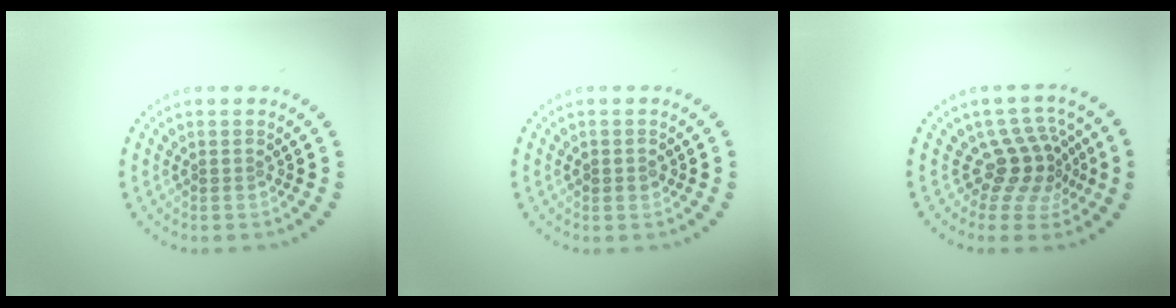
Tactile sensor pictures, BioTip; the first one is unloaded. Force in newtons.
{"total": 0.9, "press": 0.9, "slide": 0.1}
{"total": 3.7, "press": 2.8, "slide": 2.5}